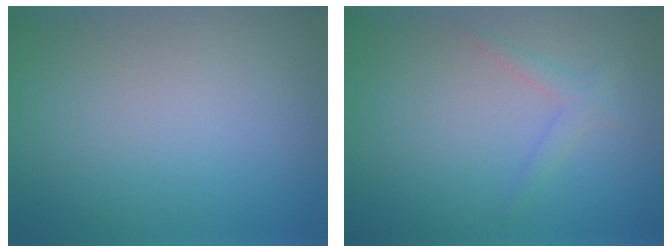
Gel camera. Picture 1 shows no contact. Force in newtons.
{"total": 1.3, "press": 1.3, "slide": 0.1}